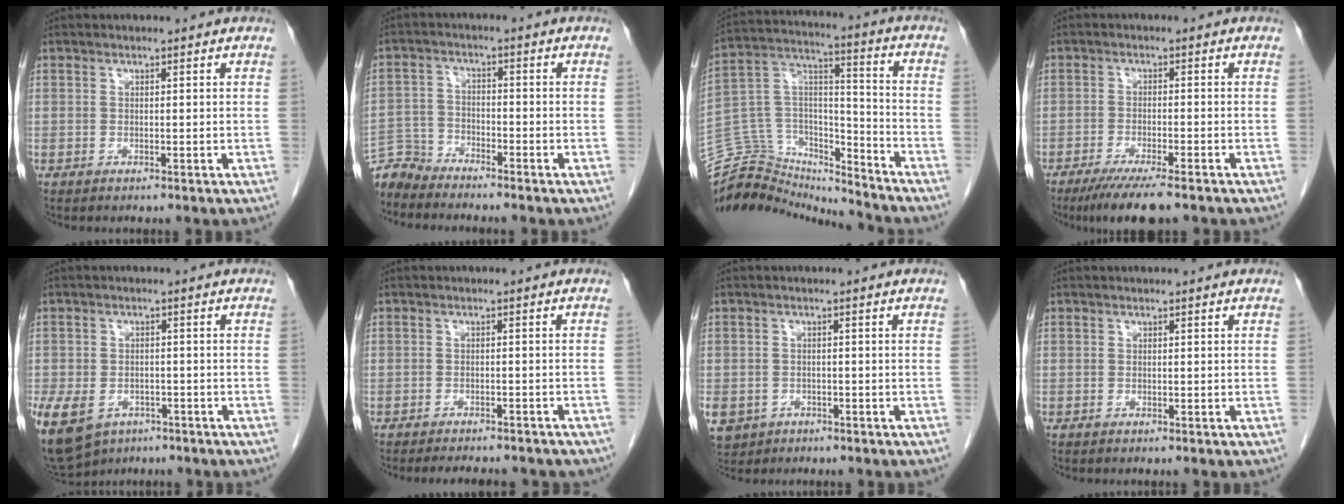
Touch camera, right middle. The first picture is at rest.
{"total": 4.9, "force": [-4.9, 0.4, -0.6], "torque": [0.010, -0.005, -0.095]}
{"total": 19.6, "force": [-19.0, 4.3, 2.7], "torque": [-0.060, 0.067, -0.311]}
{"total": 8.0, "force": [-5.9, 0.7, 5.3], "torque": [-0.080, -0.017, -0.092]}
{"total": 17.0, "force": [-8.5, 12.5, 7.8], "torque": [-0.242, -0.017, -0.121]}
{"total": 9.4, "force": [-8.3, 2.7, 3.6], "torque": [-0.044, 0.000, -0.090]}
{"total": 8.1, "force": [-3.6, 6.8, 2.6], "torque": [-0.076, -0.002, -0.051]}
{"total": 0.0}